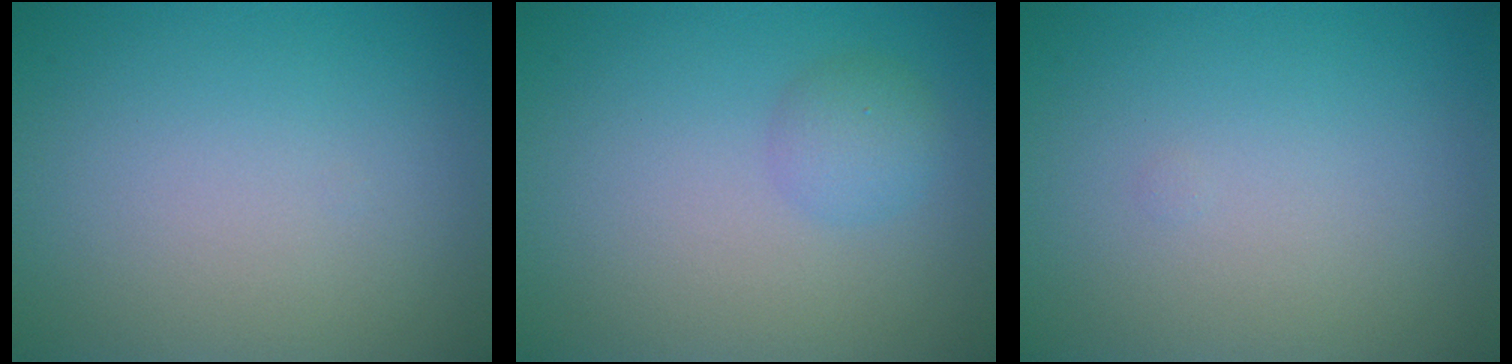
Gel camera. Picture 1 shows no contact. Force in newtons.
{"total": 1.9, "press": 1.9, "slide": 0.1}
{"total": 0.0}